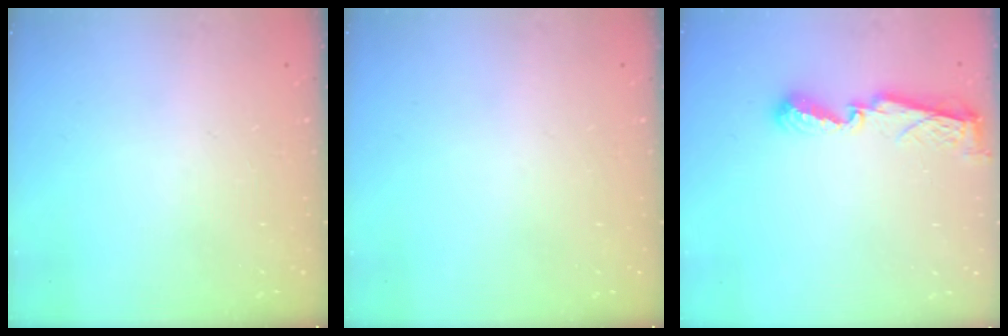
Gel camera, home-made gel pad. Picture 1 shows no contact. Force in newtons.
{"total": 0.0}
{"total": 7.7, "press": 7.7, "slide": 0.8}